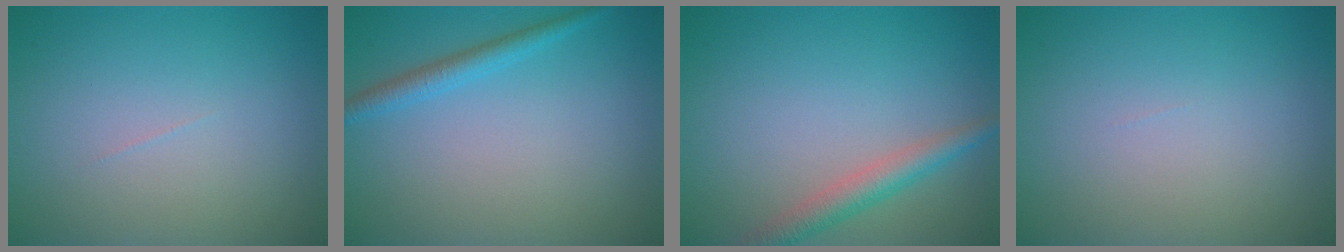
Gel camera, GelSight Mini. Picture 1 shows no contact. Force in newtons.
{"total": 1.9, "press": 1.9, "slide": 0.1}
{"total": 2.9, "press": 2.9, "slide": 0.1}
{"total": 0.0}